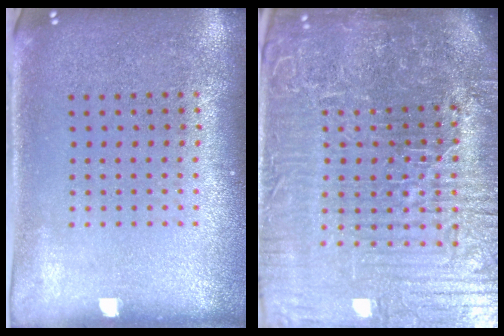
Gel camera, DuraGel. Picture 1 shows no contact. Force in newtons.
{"total": 7.6, "press": 6.7, "slide": 3.6}